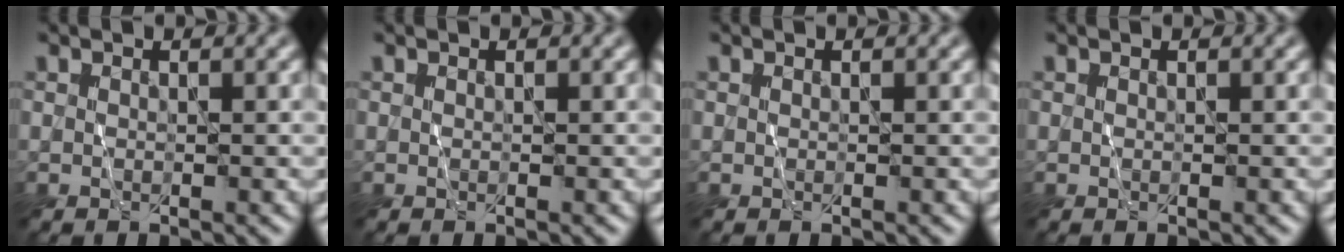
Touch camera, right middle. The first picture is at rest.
{"total": 0.0}
{"total": 0.0}
{"total": 0.0}